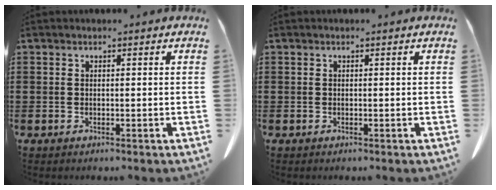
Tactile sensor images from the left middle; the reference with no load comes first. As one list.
[{"total": 0.0}]